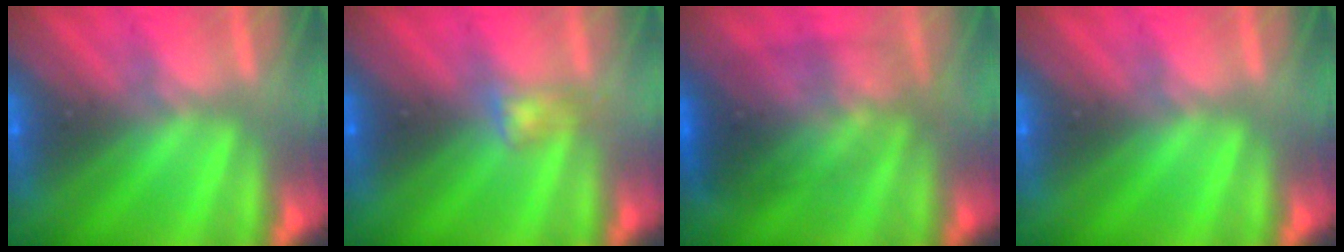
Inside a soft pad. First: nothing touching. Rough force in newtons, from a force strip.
{"total": 3.2}
{"total": 3.0}
{"total": 0.0}